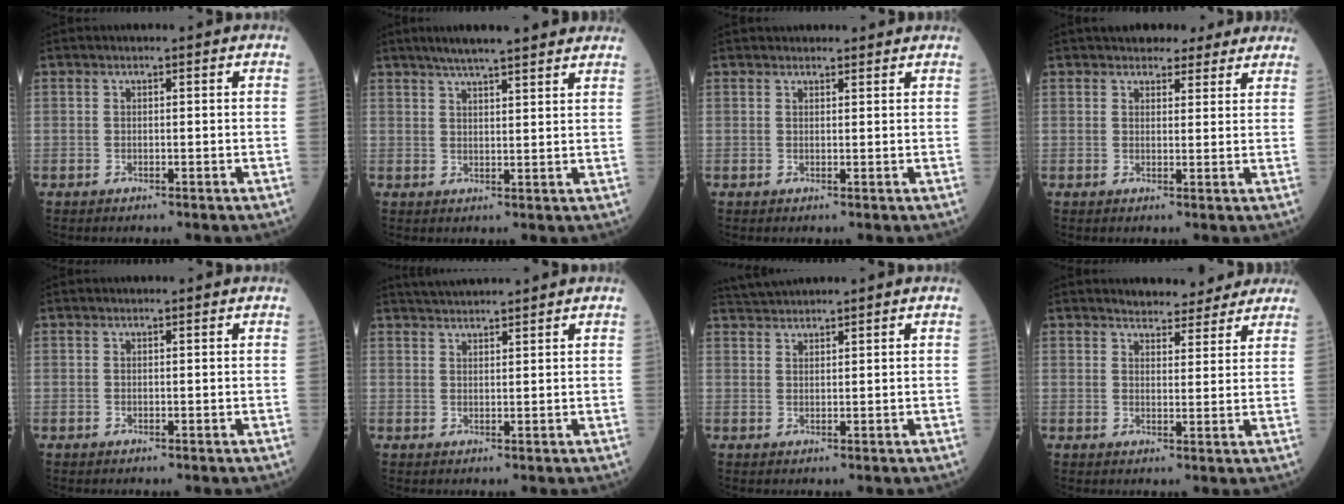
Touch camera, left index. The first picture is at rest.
{"total": 10.7, "force": [8.8, 1.0, 5.9], "torque": [-0.083, 0.027, 0.116]}
{"total": 4.0, "force": [3.8, 1.0, 0.6], "torque": [-0.005, 0.027, 0.048]}
{"total": 6.9, "force": [6.0, 2.9, 2.0], "torque": [-0.012, 0.016, 0.071]}
{"total": 0.0}
{"total": 4.6, "force": [4.4, -0.3, 1.3], "torque": [-0.022, 0.032, 0.078]}
{"total": 2.8, "force": [2.7, -0.7, 0.1], "torque": [-0.013, 0.016, 0.062]}
{"total": 8.6, "force": [7.9, 2.8, 2.1], "torque": [-0.011, 0.006, 0.087]}